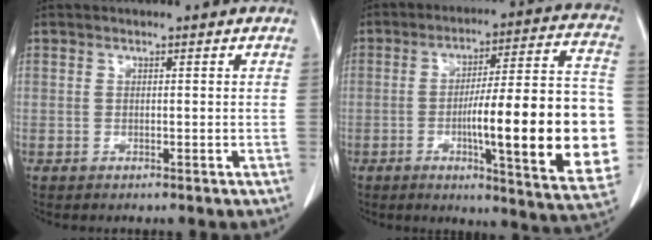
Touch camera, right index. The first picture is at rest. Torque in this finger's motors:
{"motor_torque": [2.14, 0.00, 0.79, 0.21]}